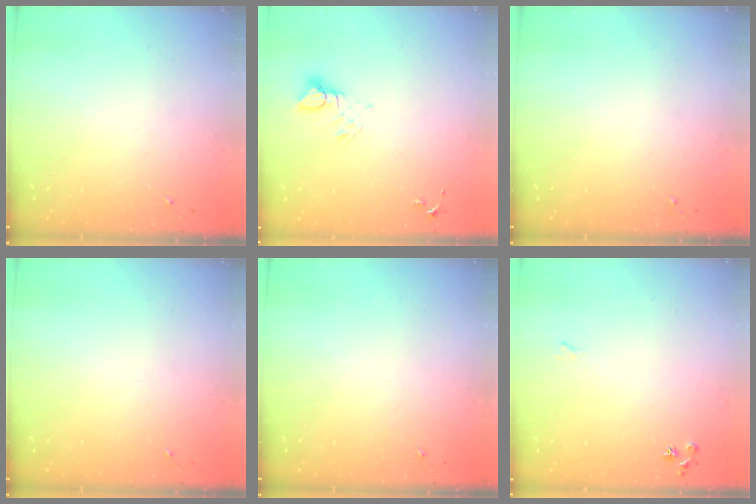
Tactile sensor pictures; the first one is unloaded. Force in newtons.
{"total": 3.8, "press": 3.8, "slide": 0.3}
{"total": 0.0}
{"total": 0.0}
{"total": 0.0}
{"total": 6.7, "press": 6.6, "slide": 1.0}